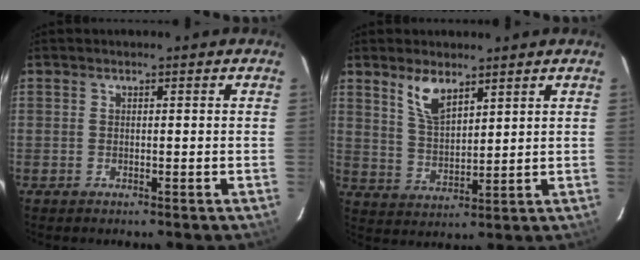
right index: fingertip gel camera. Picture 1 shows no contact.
{"total": 6.7, "force": [4.5, 2.7, 4.2], "torque": [-0.078, 0.002, 0.094]}